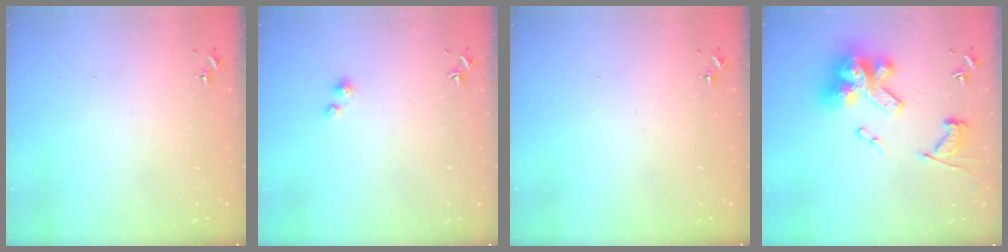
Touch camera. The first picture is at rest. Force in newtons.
{"total": 2.2, "press": 2.2, "slide": 0.2}
{"total": 0.0}
{"total": 24.1, "press": 24.0, "slide": 2.3}